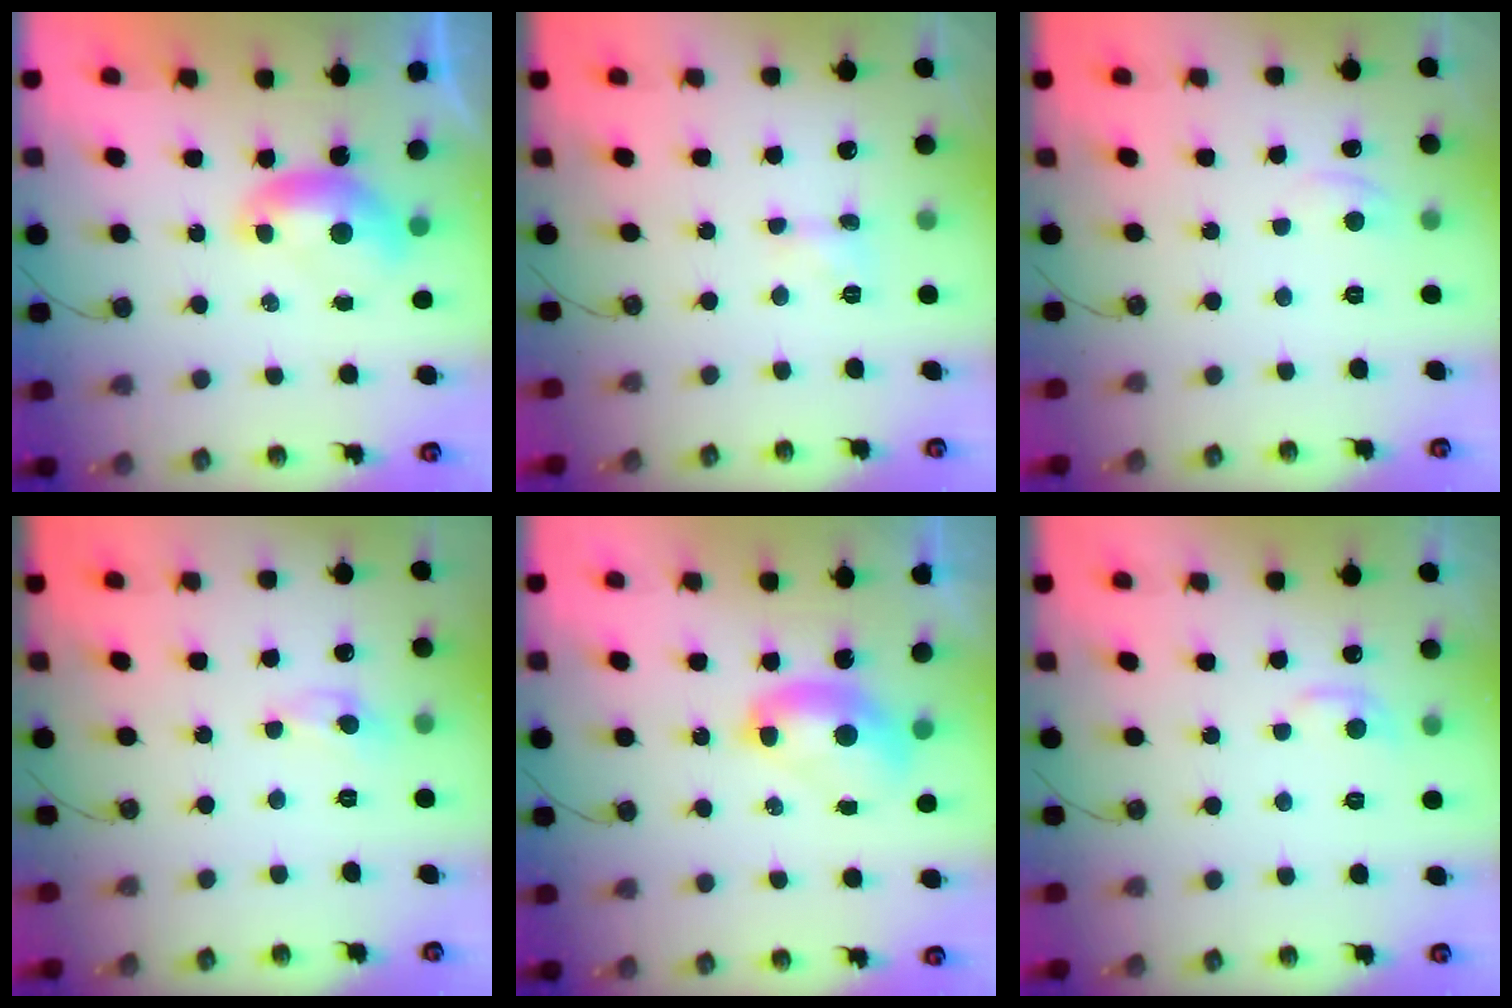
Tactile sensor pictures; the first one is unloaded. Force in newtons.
{"total": 2.4, "press": 2.4, "slide": 0.6}
{"total": 1.2, "press": 1.2, "slide": 0.3}
{"total": 0.0}
{"total": 2.5, "press": 2.5, "slide": 0.1}
{"total": 0.8, "press": 0.1, "slide": 0.8}